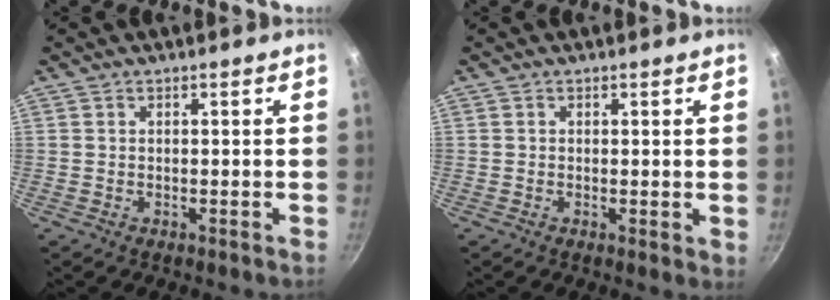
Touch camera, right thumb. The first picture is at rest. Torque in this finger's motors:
{"motor_torque": [-0.43, -0.22, -0.36, 0.02, -0.01]}